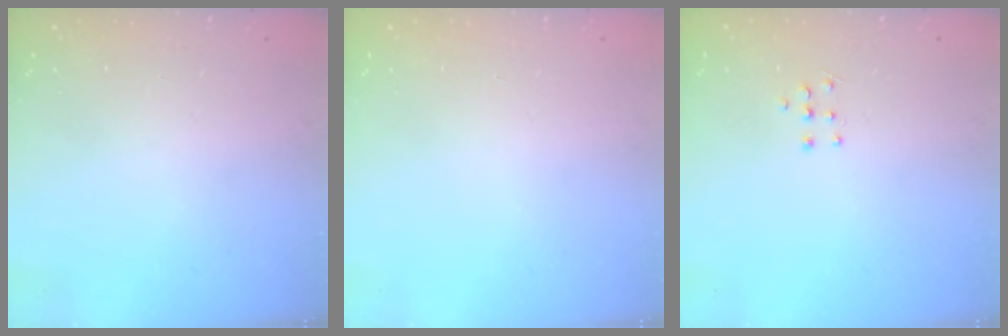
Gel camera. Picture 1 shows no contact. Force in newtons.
{"total": 0.0}
{"total": 5.0, "press": 4.9, "slide": 0.5}